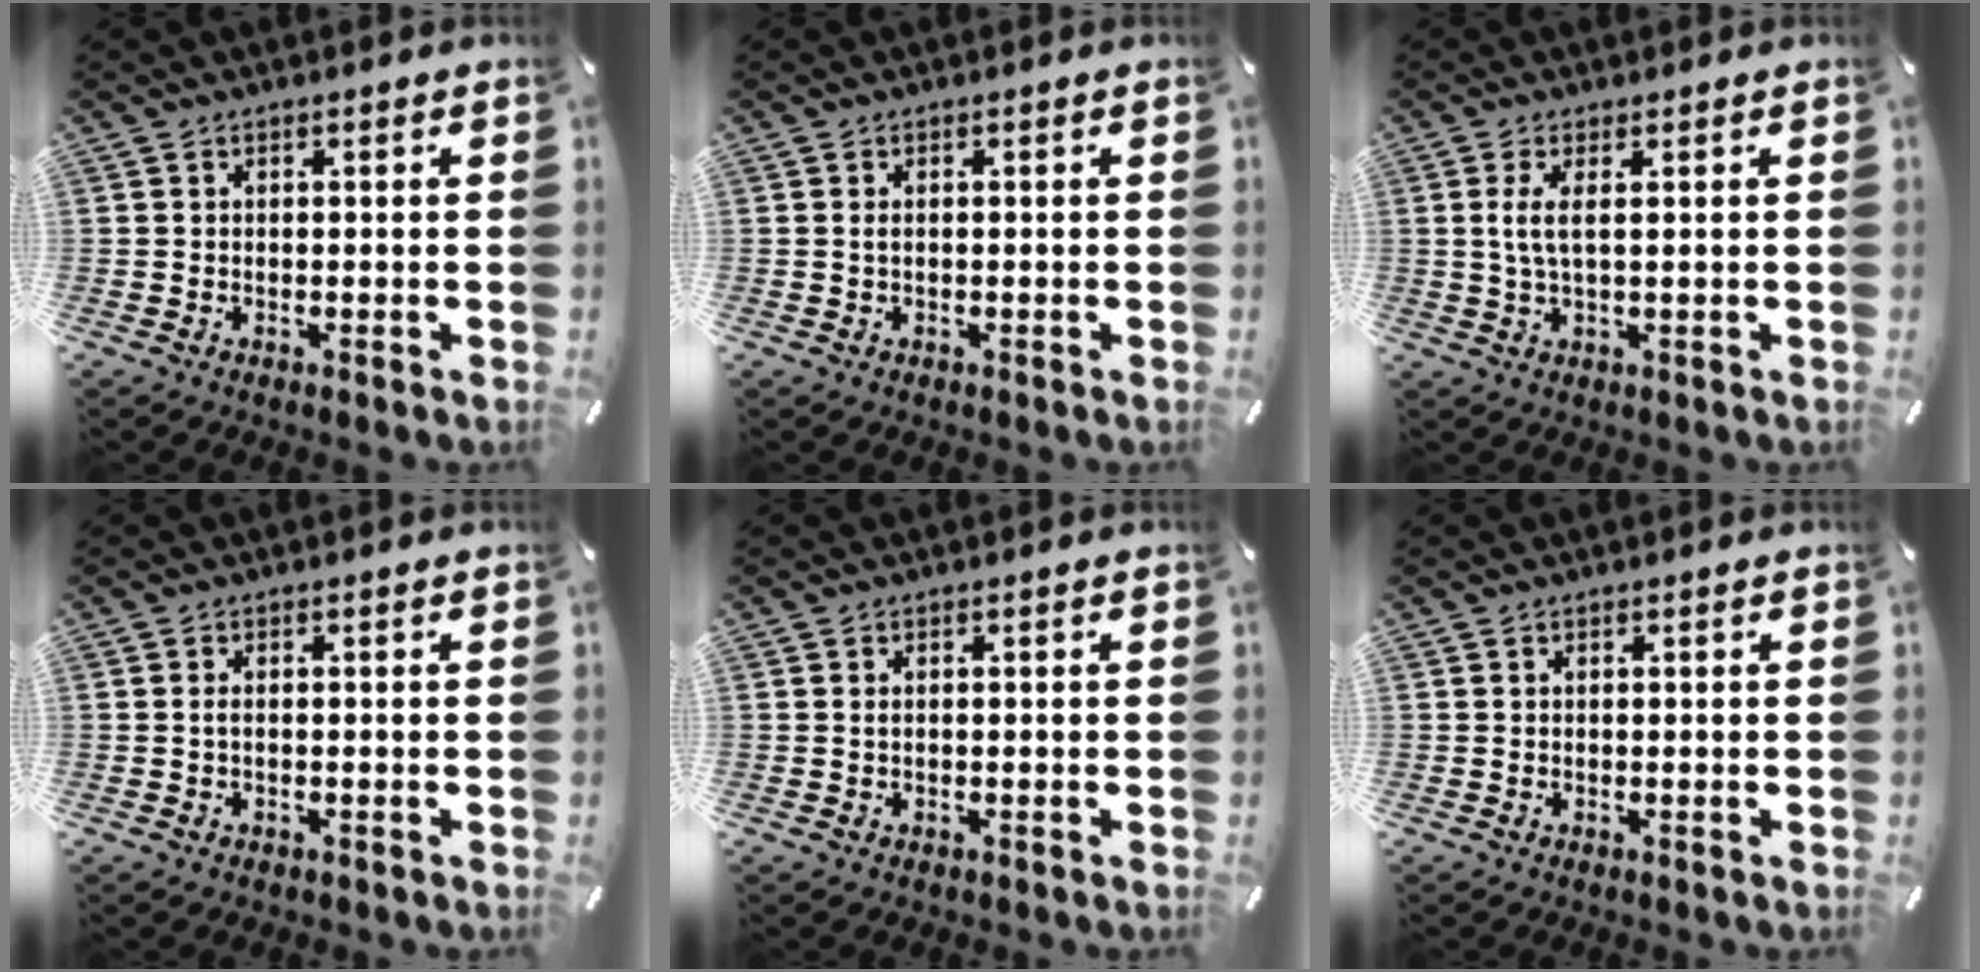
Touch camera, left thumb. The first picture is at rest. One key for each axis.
{"total": 1.1, "fx": 0.0, "fy": 0.4, "fz": 1.0, "tx": -0.019, "ty": 0.001, "tz": -0.001}
{"total": 4.4, "fx": 1.0, "fy": 1.0, "fz": 4.2, "tx": -0.092, "ty": -0.005, "tz": 0.014}
{"total": 1.2, "fx": -0.3, "fy": 0.5, "fz": 1.1, "tx": -0.021, "ty": -0.001, "tz": -0.005}
{"total": 0.8, "fx": -0.1, "fy": 0.4, "fz": 0.7, "tx": -0.014, "ty": 0.001, "tz": -0.002}
{"total": 0.0}